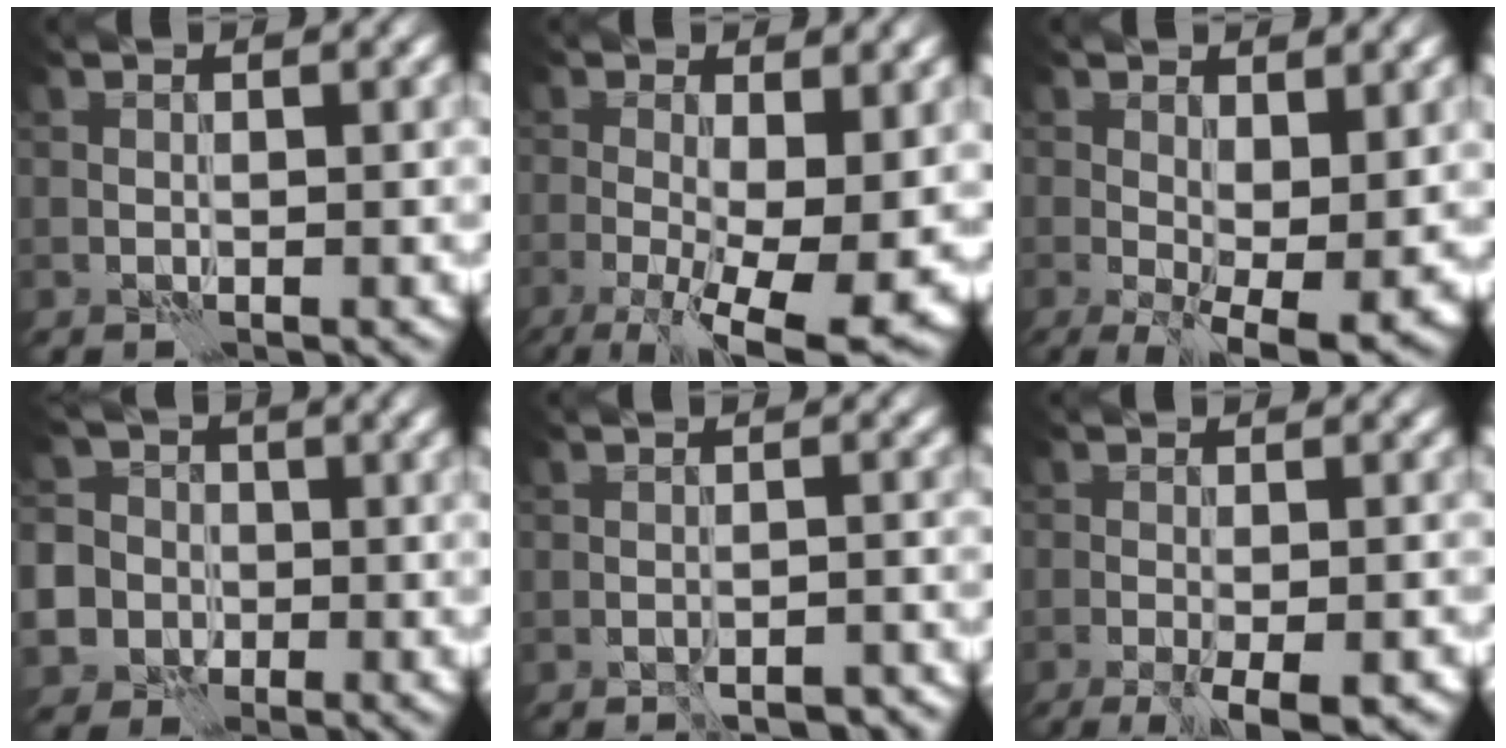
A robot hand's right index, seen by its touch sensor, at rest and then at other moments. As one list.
[{"total": 11.4, "force": [-2.9, 4.2, 10.2], "torque": [-0.158, -0.015, -0.036]}, {"total": 7.5, "force": [-1.1, 3.1, 6.7], "torque": [-0.104, -0.017, -0.008]}, {"total": 11.3, "force": [-3.4, 10.4, 2.7], "torque": [-0.078, -0.007, -0.083]}, {"total": 3.5, "force": [-3.1, 0.9, 1.5], "torque": [-0.019, 0.010, -0.036]}, {"total": 6.5, "force": [-3.8, 1.7, 5.0], "torque": [-0.072, -0.017, -0.047]}]